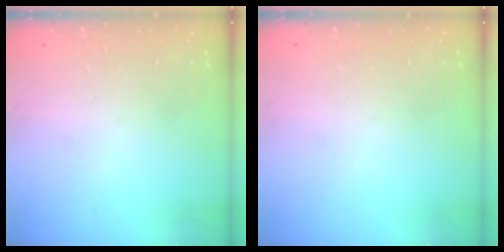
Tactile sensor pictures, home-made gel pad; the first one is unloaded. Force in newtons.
{"total": 0.0}